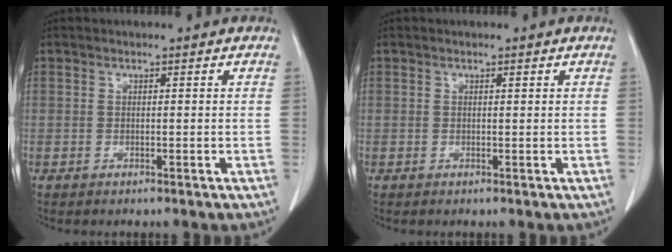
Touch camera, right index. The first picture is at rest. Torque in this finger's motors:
{"motor_torque": [-0.09, 0.03, 0.04, -0.01]}